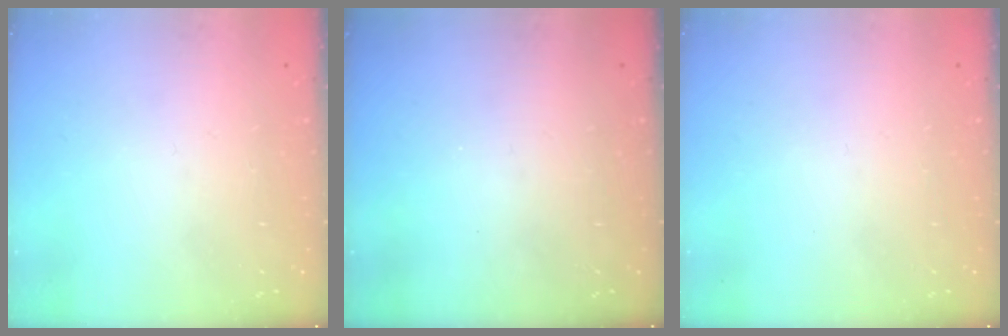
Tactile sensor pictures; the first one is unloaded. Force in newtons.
{"total": 0.0}
{"total": 0.0}